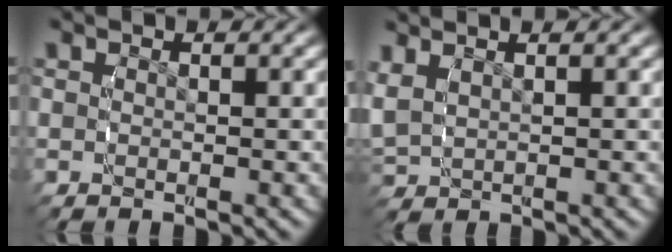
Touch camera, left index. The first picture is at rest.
{"total": 2.8, "force": [1.5, 1.9, 1.5], "torque": [-0.041, 0.008, 0.033]}